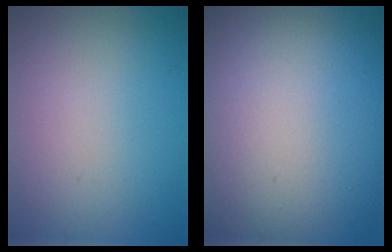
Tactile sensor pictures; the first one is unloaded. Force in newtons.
{"total": 19.8, "press": 19.7, "slide": 1.2}